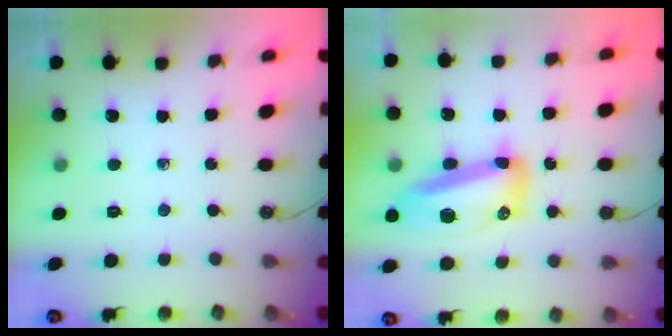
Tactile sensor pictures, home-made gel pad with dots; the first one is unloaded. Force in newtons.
{"total": 14.8, "press": 14.5, "slide": 2.7}